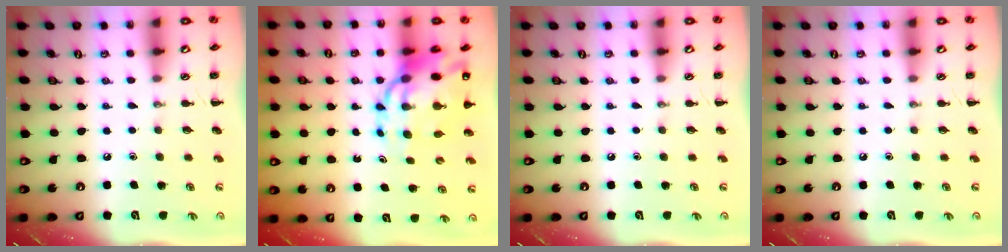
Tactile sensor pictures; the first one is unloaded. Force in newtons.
{"total": 16.1, "press": 15.4, "slide": 4.6}
{"total": 0.0}
{"total": 0.0}